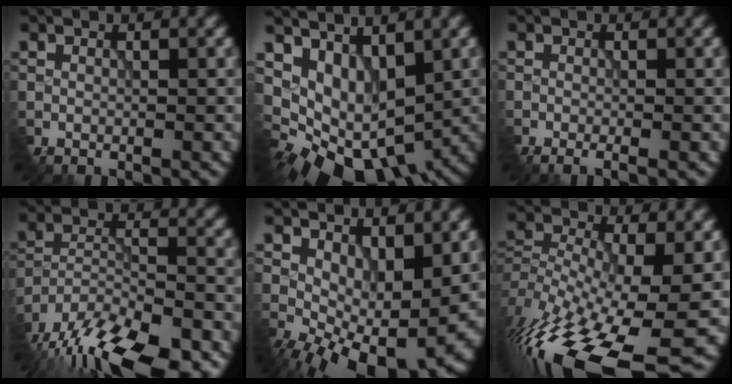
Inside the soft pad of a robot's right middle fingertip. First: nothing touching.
{"total": 6.0, "force": [0.2, 4.6, 3.8], "torque": [-0.044, -0.009, 0.031]}
{"total": 2.0, "force": [-1.1, 0.5, 1.6], "torque": [-0.028, -0.004, -0.015]}
{"total": 15.5, "force": [-13.0, 5.1, 6.6], "torque": [-0.130, -0.021, -0.178]}
{"total": 10.2, "force": [-0.9, 5.8, 8.4], "torque": [-0.118, -0.017, 0.007]}
{"total": 15.8, "force": [-8.7, 6.2, 11.7], "torque": [-0.253, -0.013, -0.132]}